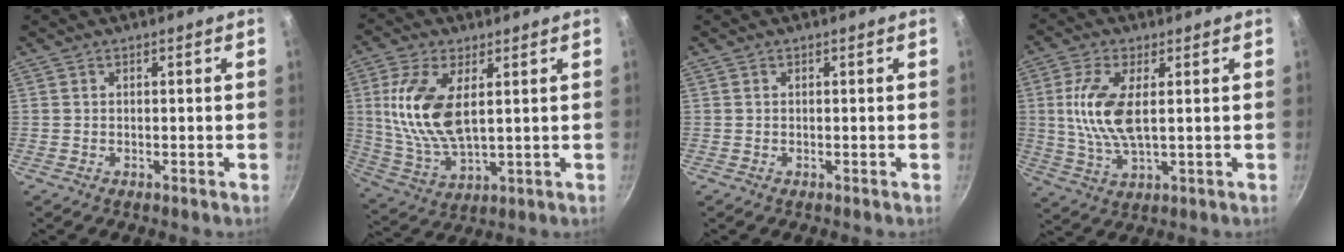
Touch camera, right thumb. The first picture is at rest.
{"total": 13.4, "force": [2.9, 6.5, 11.4], "torque": [-0.226, -0.011, 0.066]}
{"total": 0.0}
{"total": 10.2, "force": [1.4, 4.2, 9.1], "torque": [-0.193, -0.003, 0.029]}